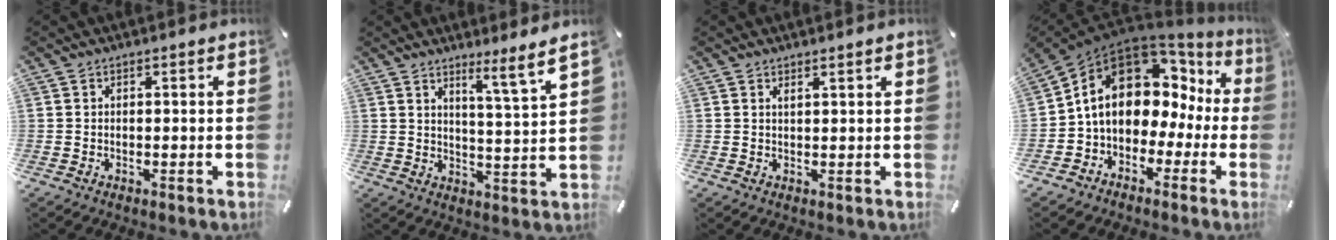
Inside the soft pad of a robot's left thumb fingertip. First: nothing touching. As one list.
[{"total": 7.3, "force": [5.9, -0.8, 4.3], "torque": [-0.067, -0.049, 0.094]}, {"total": 1.3, "force": [1.1, 0.0, 0.7], "torque": [-0.014, -0.003, 0.020]}, {"total": 13.0, "force": [3.2, 10.0, 7.8], "torque": [-0.134, -0.021, 0.057]}]